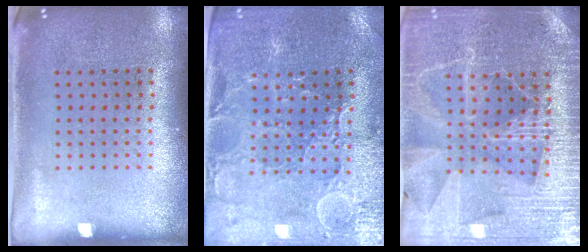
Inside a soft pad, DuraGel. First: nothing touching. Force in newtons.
{"total": 1.6, "press": 1.5, "slide": 0.5}
{"total": 4.2, "press": 3.9, "slide": 1.3}